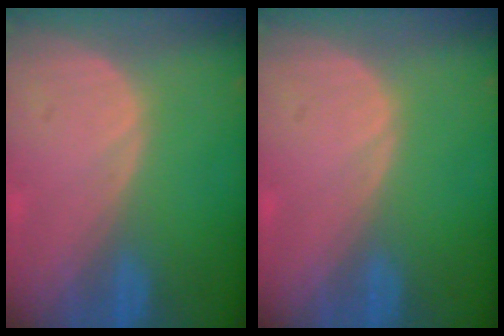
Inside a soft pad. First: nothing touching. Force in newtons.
{"total": 0.0}